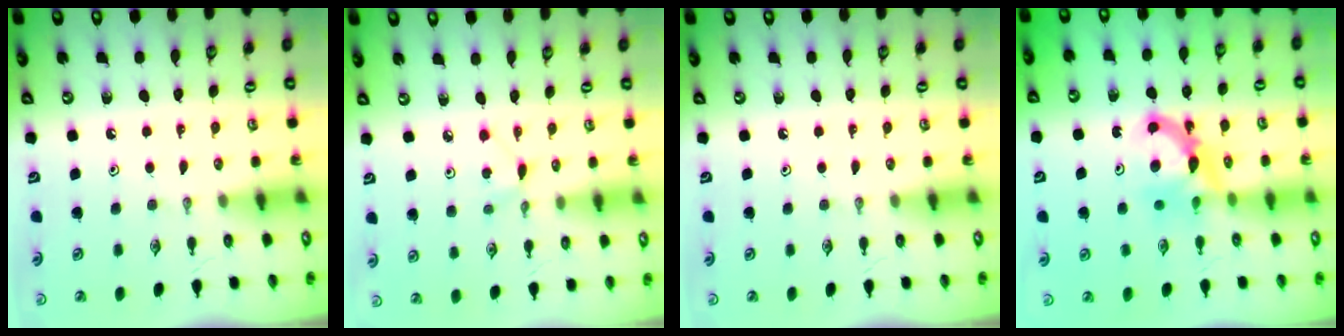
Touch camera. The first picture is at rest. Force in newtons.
{"total": 3.9, "press": 3.9, "slide": 0.5}
{"total": 0.0}
{"total": 7.2, "press": 7.2, "slide": 0.6}